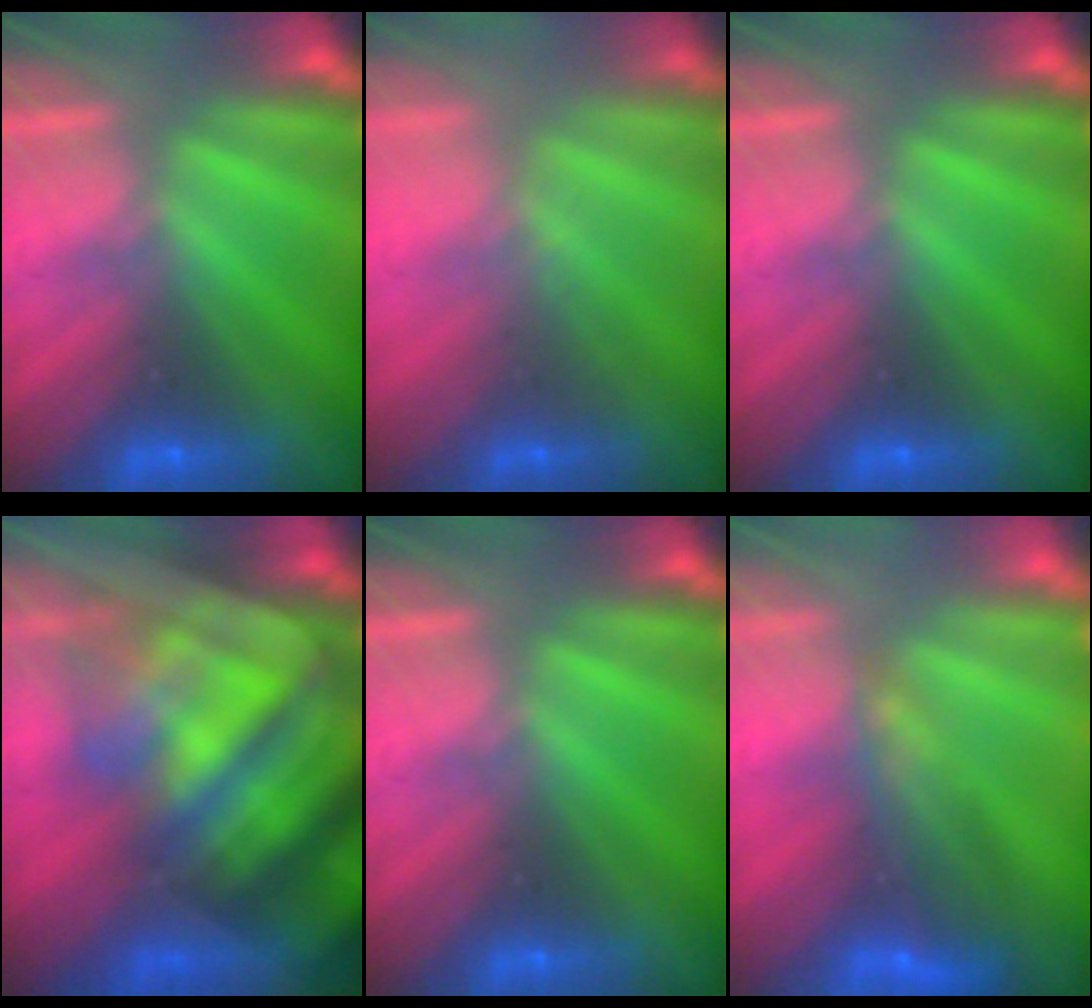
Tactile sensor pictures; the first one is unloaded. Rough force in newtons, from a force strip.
{"total": 2.3}
{"total": 0.0}
{"total": 9.2}
{"total": 0.0}
{"total": 10.4}